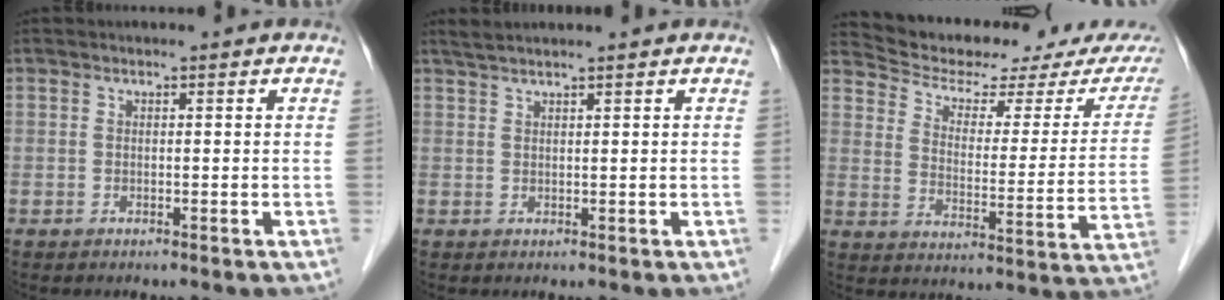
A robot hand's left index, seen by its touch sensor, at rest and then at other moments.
{"total": 4.1, "force": [3.5, -0.5, 2.0], "torque": [-0.027, 0.031, 0.061]}
{"total": 18.3, "force": [16.9, 3.0, 6.3], "torque": [-0.084, -0.027, 0.221]}